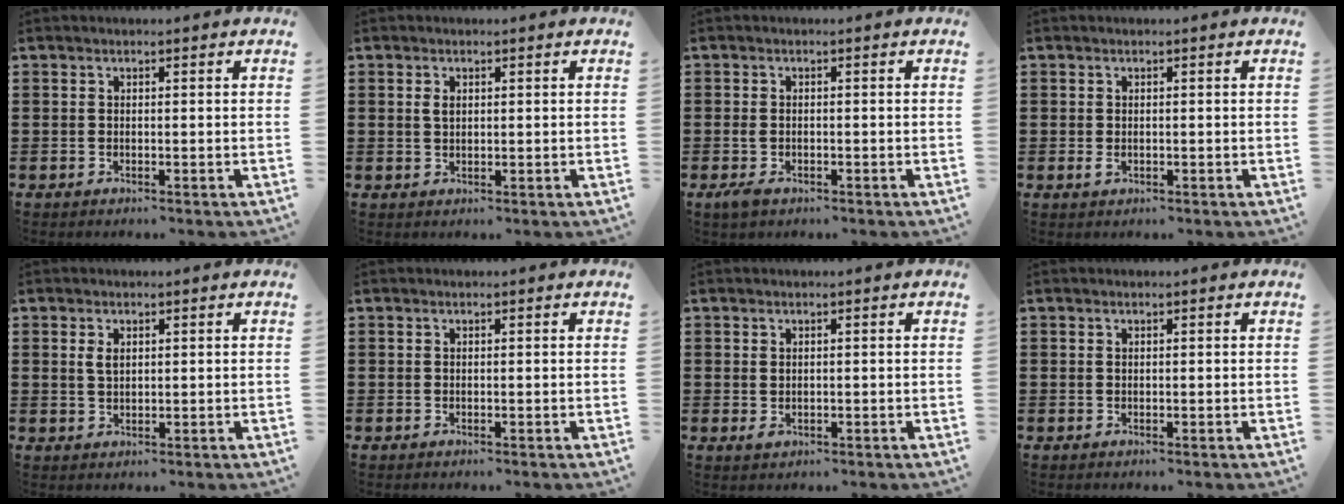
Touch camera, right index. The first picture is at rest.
{"total": 1.5, "force": [0.4, 0.9, 1.2], "torque": [-0.026, 0.006, 0.007]}
{"total": 1.7, "force": [-0.6, 1.0, 1.2], "torque": [-0.034, -0.003, -0.014]}
{"total": 1.0, "force": [-0.2, 0.7, 0.7], "torque": [-0.014, 0.000, -0.004]}
{"total": 2.0, "force": [0.7, 1.0, 1.5], "torque": [-0.035, 0.004, 0.013]}
{"total": 0.0}
{"total": 0.8, "force": [0.2, 0.5, 0.6], "torque": [-0.015, 0.001, 0.005]}
{"total": 0.0}